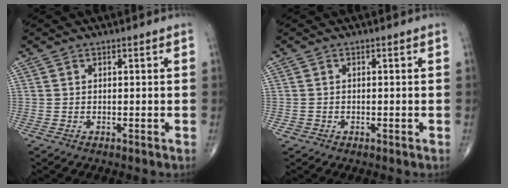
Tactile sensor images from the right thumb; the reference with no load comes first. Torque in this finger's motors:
{"motor_torque": [0.83, 0.82, -0.19, -0.05, -0.02]}